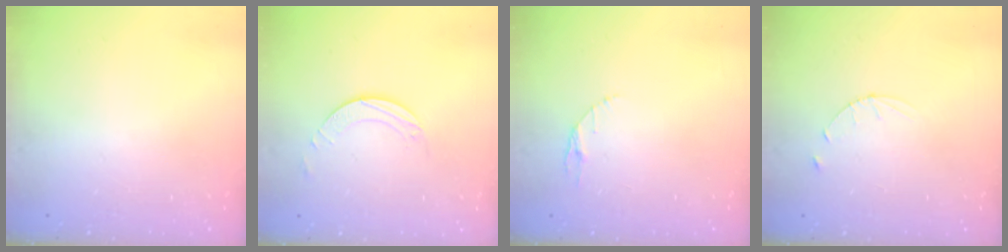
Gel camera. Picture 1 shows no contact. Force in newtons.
{"total": 2.5, "press": 2.5, "slide": 0.2}
{"total": 2.9, "press": 2.9, "slide": 0.4}
{"total": 3.0, "press": 2.9, "slide": 0.4}